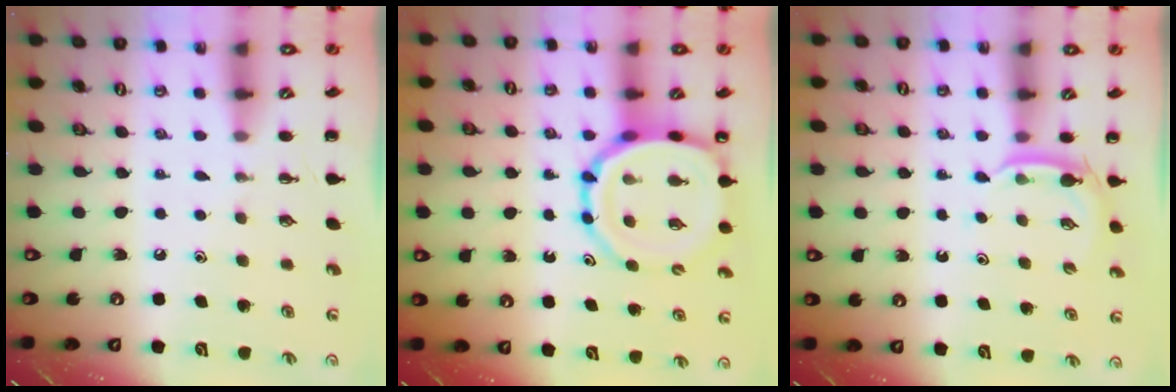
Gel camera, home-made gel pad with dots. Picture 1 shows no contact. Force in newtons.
{"total": 12.9, "press": 12.5, "slide": 3.2}
{"total": 3.2, "press": 3.0, "slide": 1.1}